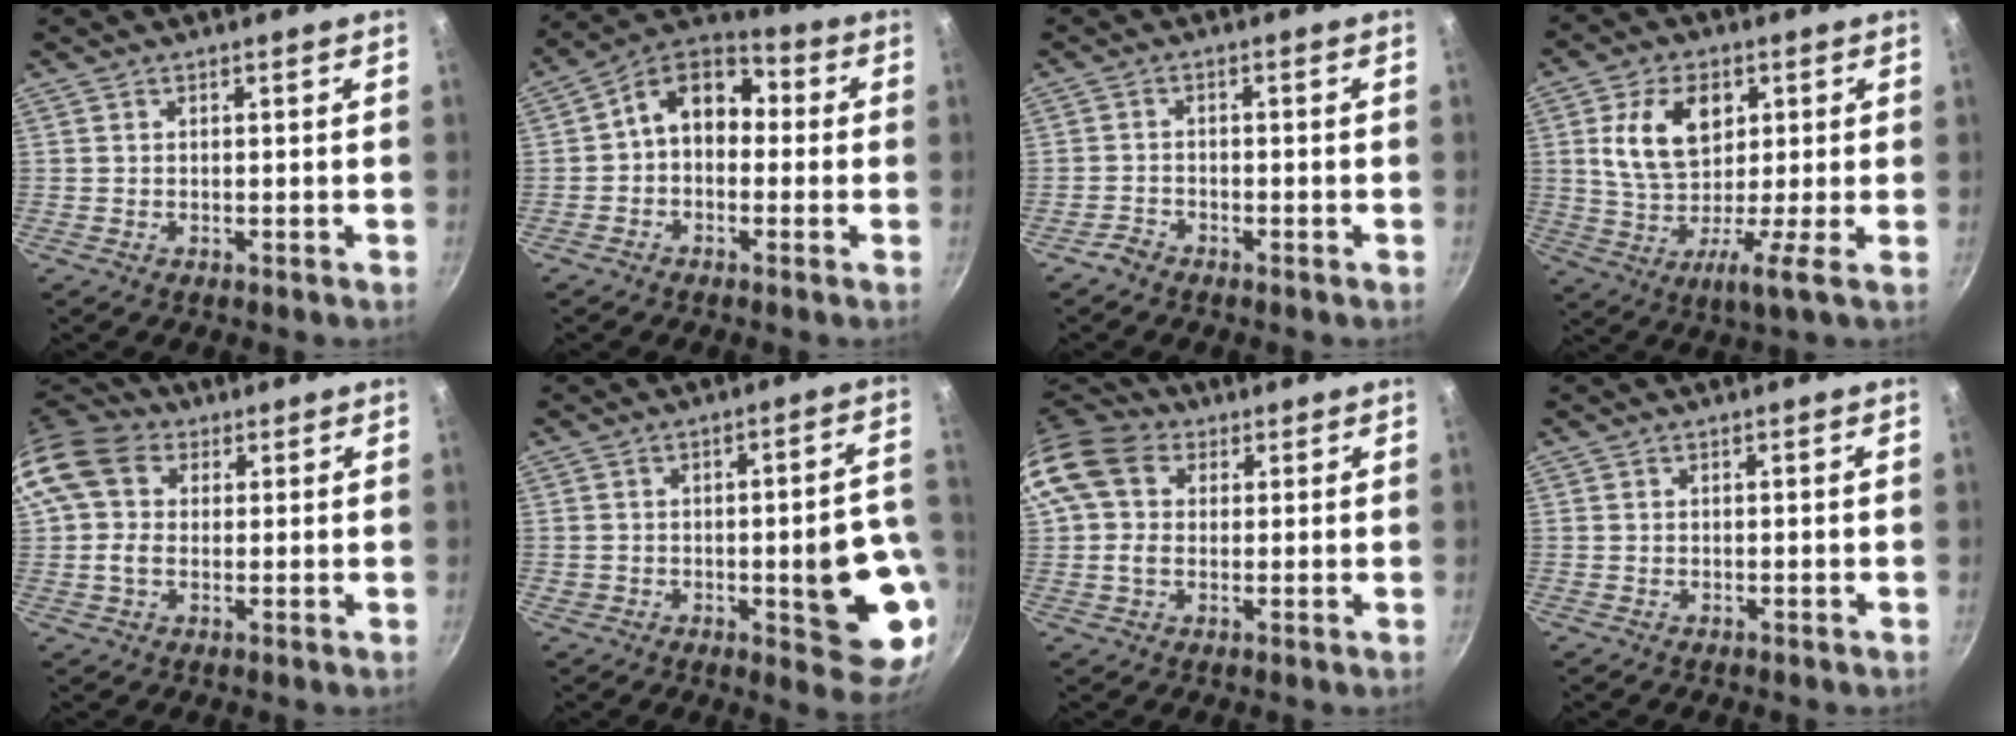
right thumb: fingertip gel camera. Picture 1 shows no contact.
{"total": 11.3, "force": [0.4, 8.3, 7.6], "torque": [-0.089, 0.042, -0.021]}
{"total": 2.1, "force": [-1.8, 0.8, 0.4], "torque": [-0.009, 0.020, -0.036]}
{"total": 12.3, "force": [2.8, 6.3, 10.1], "torque": [-0.170, 0.003, 0.033]}
{"total": 12.7, "force": [3.2, 9.6, 7.8], "torque": [-0.153, 0.018, 0.044]}
{"total": 15.0, "force": [-3.0, 5.7, 13.5], "torque": [-0.116, 0.021, -0.034]}
{"total": 12.8, "force": [3.5, 9.7, 7.7], "torque": [-0.151, 0.016, 0.050]}
{"total": 0.0}